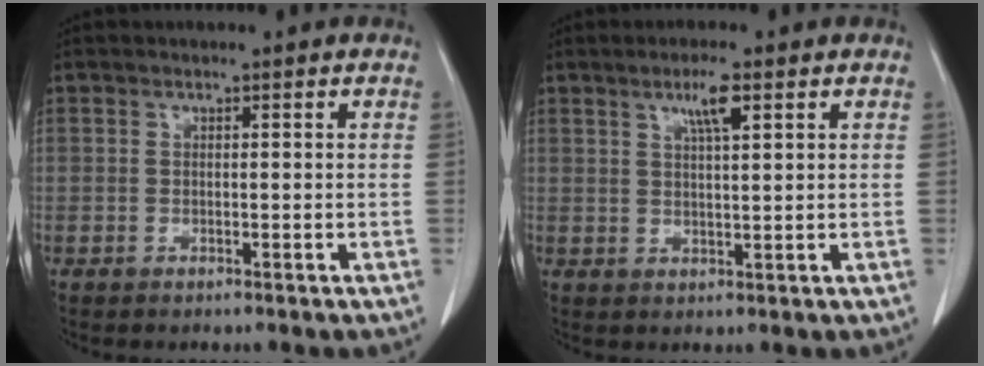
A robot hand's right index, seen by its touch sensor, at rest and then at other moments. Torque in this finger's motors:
{"motor_torque": [0.28, 0.19, 0.07, 0.03]}